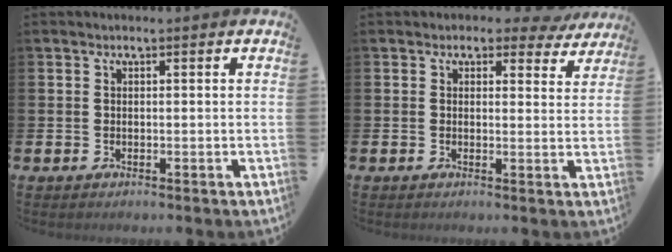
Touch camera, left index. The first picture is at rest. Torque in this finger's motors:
{"motor_torque": [0.83, -1.31, 0.37, 0.21]}